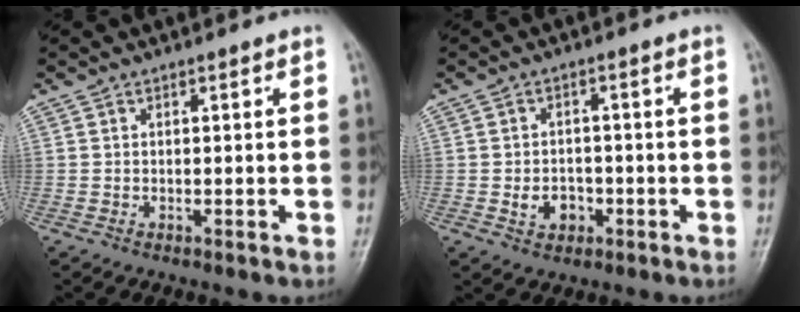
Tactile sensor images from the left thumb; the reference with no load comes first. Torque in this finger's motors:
{"motor_torque": [0.04, 0.08, 0.03, -0.04, 0.01]}